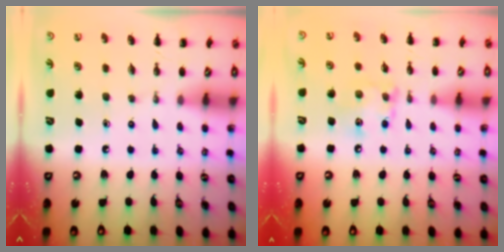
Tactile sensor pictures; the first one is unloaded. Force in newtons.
{"total": 8.3, "press": 8.2, "slide": 0.4}